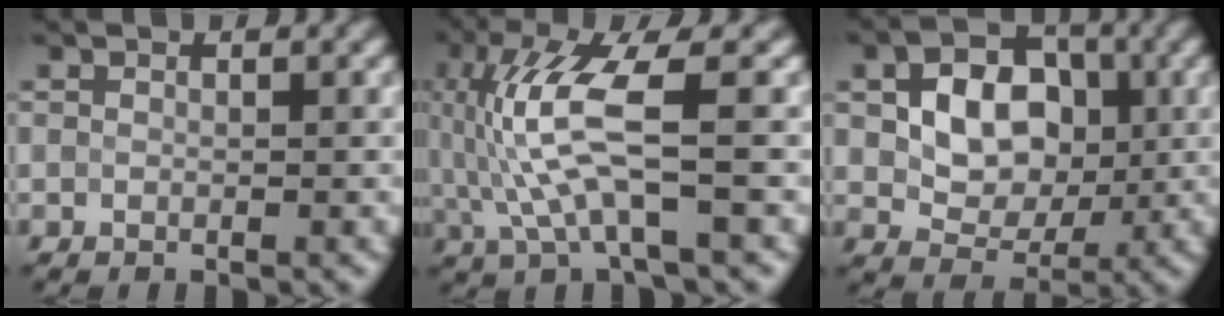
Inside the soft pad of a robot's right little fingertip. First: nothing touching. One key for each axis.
{"total": 7.3, "fx": 0.3, "fy": 1.6, "fz": 7.2, "tx": -0.169, "ty": 0.005, "tz": 0.012}
{"total": 6.6, "fx": 0.6, "fy": 4.7, "fz": 4.6, "tx": -0.078, "ty": 0.005, "tz": 0.008}